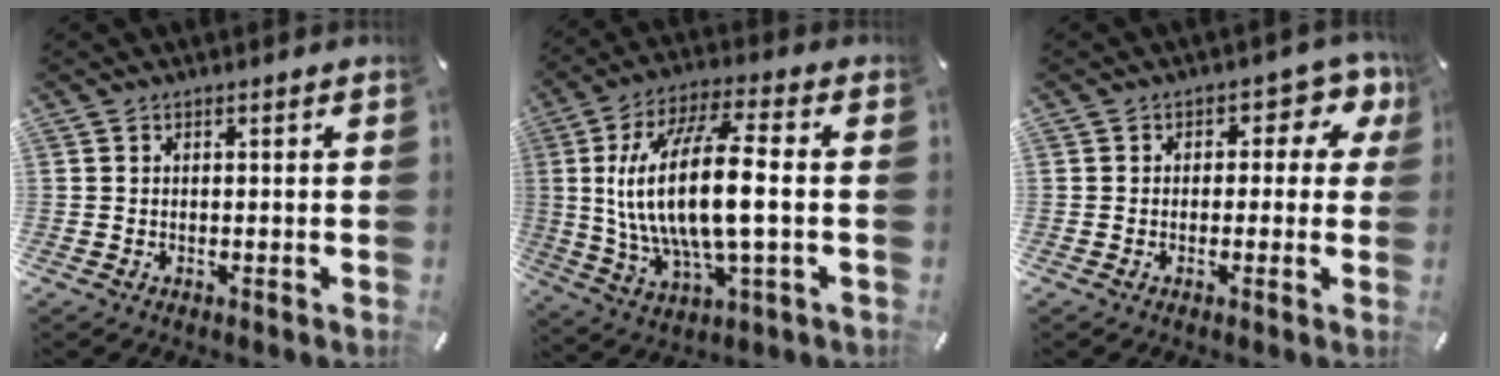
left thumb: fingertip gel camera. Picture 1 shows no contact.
{"total": 18.3, "force": [0.5, 6.8, 17.0], "torque": [-0.349, 0.002, 0.001]}
{"total": 5.8, "force": [1.3, 4.0, 4.0], "torque": [-0.043, -0.007, 0.015]}